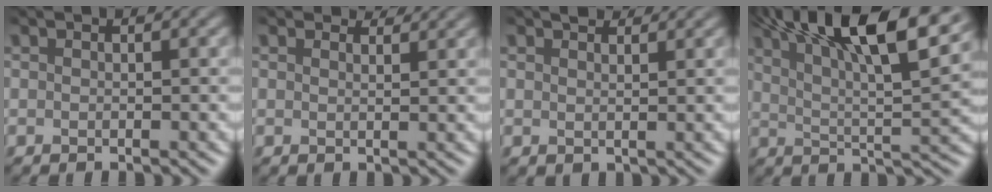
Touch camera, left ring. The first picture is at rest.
{"total": 2.4, "force": [2.2, 0.8, 0.6], "torque": [-0.015, 0.002, 0.027]}
{"total": 2.2, "force": [1.7, 1.2, 0.8], "torque": [-0.017, 0.002, 0.029]}
{"total": 12.8, "force": [7.1, 3.8, 10.0], "torque": [-0.151, 0.016, 0.111]}